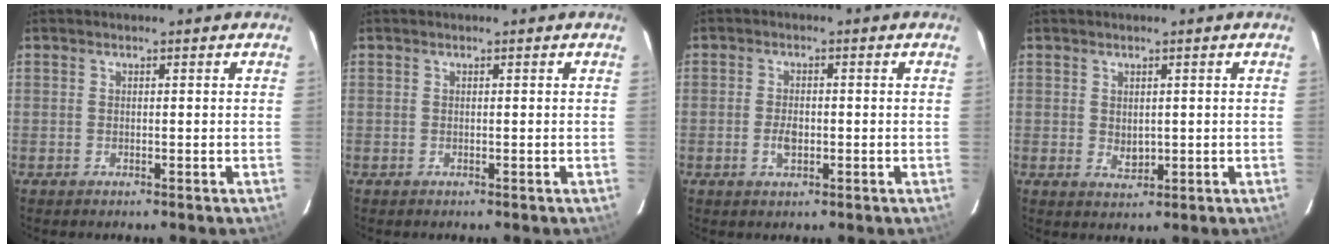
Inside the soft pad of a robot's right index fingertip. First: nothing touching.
{"total": 0.0}
{"total": 3.1, "force": [-0.9, 1.8, 2.4], "torque": [-0.047, 0.001, -0.014]}
{"total": 3.4, "force": [0.5, 2.9, 1.6], "torque": [-0.025, 0.002, 0.018]}